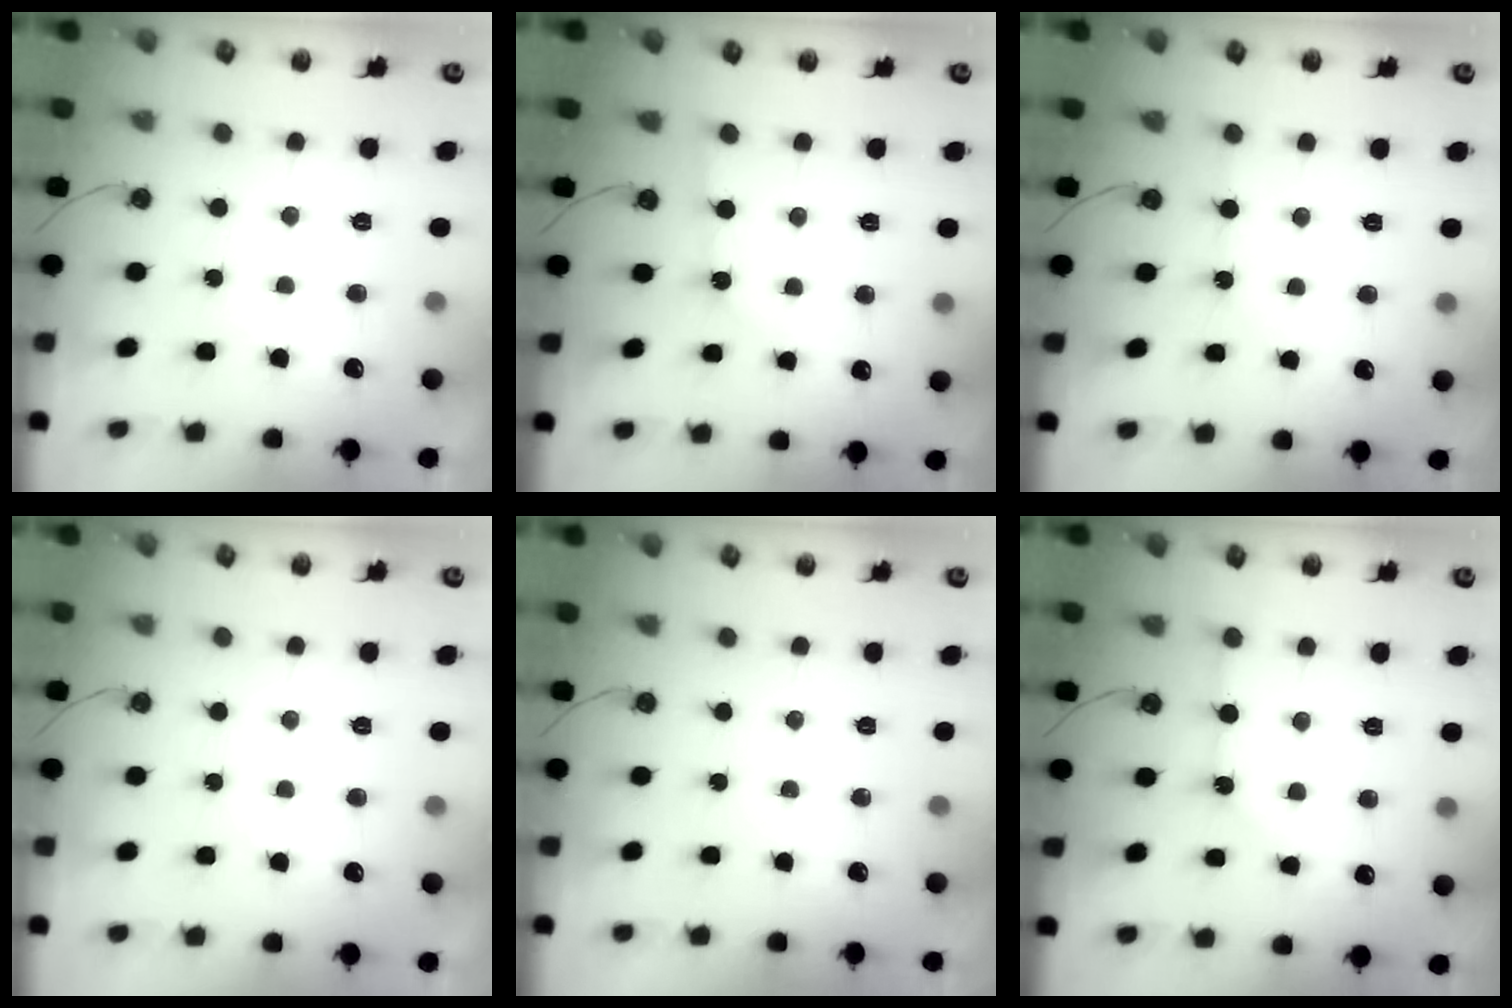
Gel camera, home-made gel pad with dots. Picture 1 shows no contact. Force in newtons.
{"total": 2.2, "press": 2.2, "slide": 0.4}
{"total": 1.9, "press": 1.9, "slide": 0.4}
{"total": 0.0}
{"total": 0.0}
{"total": 2.7, "press": 2.6, "slide": 0.5}